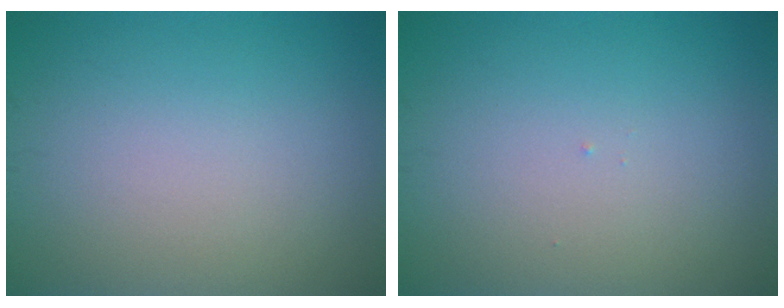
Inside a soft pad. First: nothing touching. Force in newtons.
{"total": 0.0}